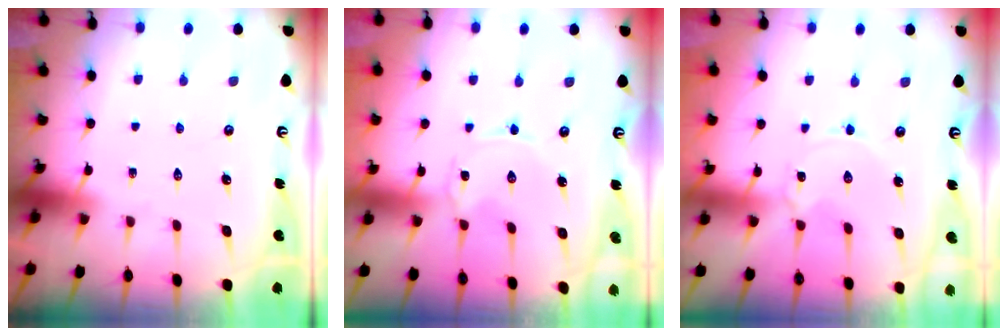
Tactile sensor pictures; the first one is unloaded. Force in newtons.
{"total": 0.0}
{"total": 1.3, "press": 1.3, "slide": 0.2}